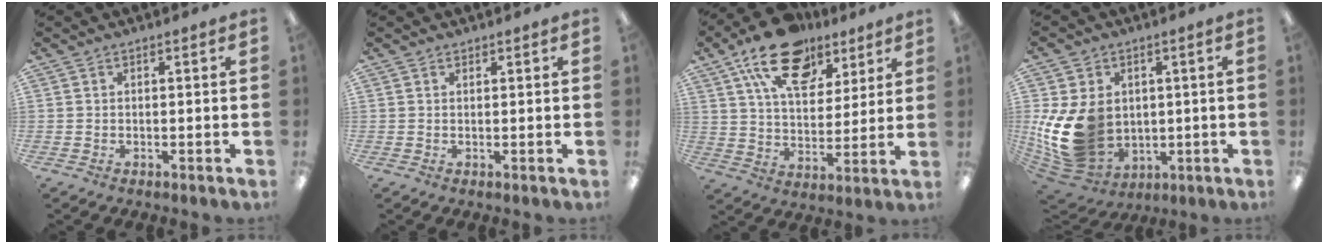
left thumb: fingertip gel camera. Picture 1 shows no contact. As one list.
[{"total": 0.8, "force": [0.7, 0.3, 0.2], "torque": [-0.004, 0.000, 0.013]}, {"total": 18.7, "force": [11.8, 10.3, 10.2], "torque": [-0.170, -0.052, 0.209]}, {"total": 16.6, "force": [0.6, 13.3, 9.8], "torque": [-0.224, -0.017, 0.020]}]